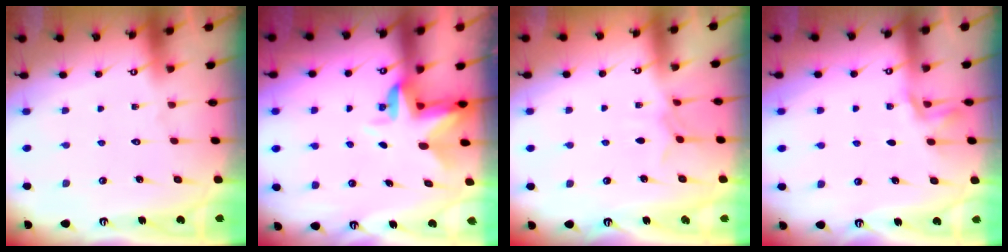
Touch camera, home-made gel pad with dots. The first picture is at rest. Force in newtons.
{"total": 3.4, "press": 3.3, "slide": 0.7}
{"total": 3.6, "press": 3.5, "slide": 0.5}
{"total": 1.6, "press": 1.5, "slide": 0.6}